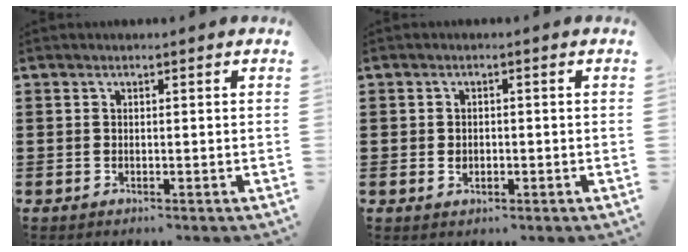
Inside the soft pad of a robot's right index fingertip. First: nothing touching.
{"total": 1.2, "force": [-0.3, 0.8, 0.8], "torque": [-0.020, 0.000, -0.007]}